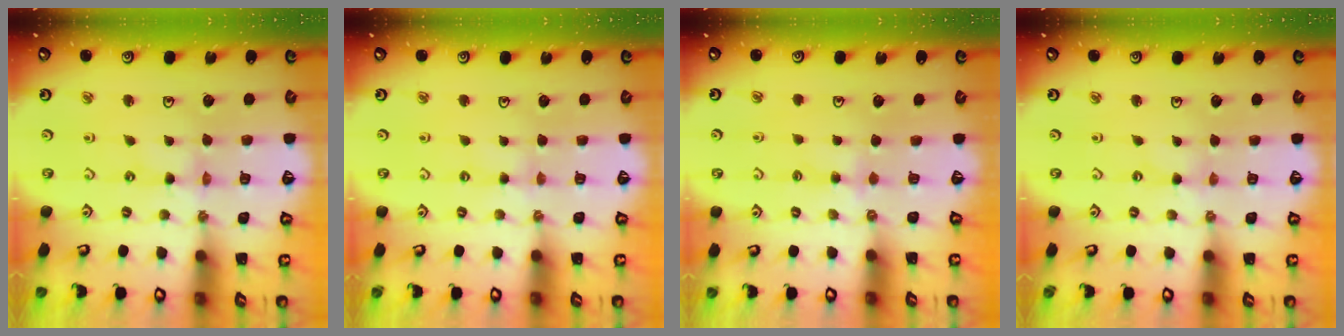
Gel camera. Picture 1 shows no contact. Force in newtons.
{"total": 1.8, "press": 1.7, "slide": 0.3}
{"total": 3.6, "press": 3.5, "slide": 0.6}
{"total": 0.0}